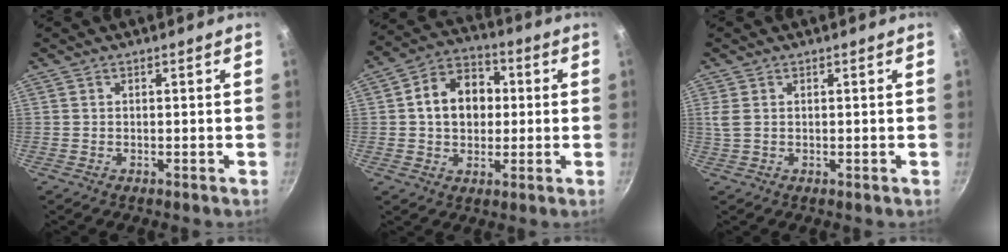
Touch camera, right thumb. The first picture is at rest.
{"total": 12.0, "force": [1.1, 9.2, 7.6], "torque": [-0.088, 0.021, 0.006]}
{"total": 2.1, "force": [0.6, 1.1, 1.7], "torque": [-0.034, 0.000, 0.015]}